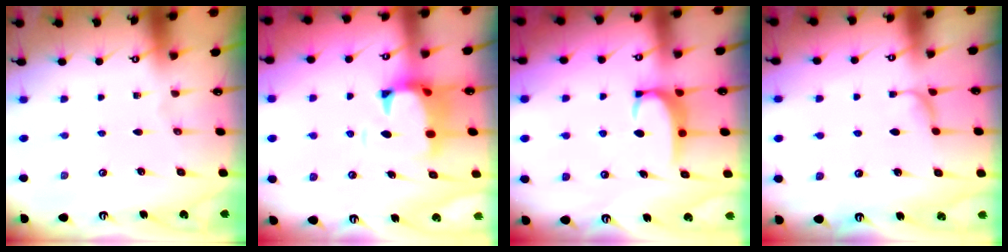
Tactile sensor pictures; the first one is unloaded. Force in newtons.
{"total": 3.3, "press": 3.0, "slide": 1.2}
{"total": 2.8, "press": 2.8, "slide": 0.5}
{"total": 2.0, "press": 1.9, "slide": 0.4}